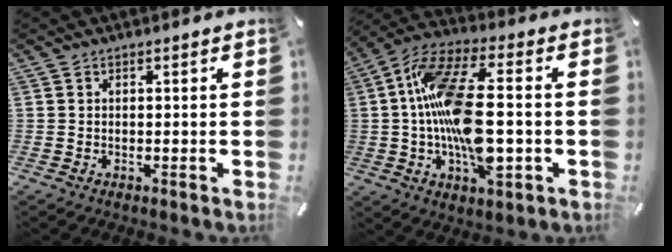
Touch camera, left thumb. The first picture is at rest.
{"total": 18.5, "force": [-1.3, 7.6, 16.8], "torque": [-0.349, -0.006, -0.027]}